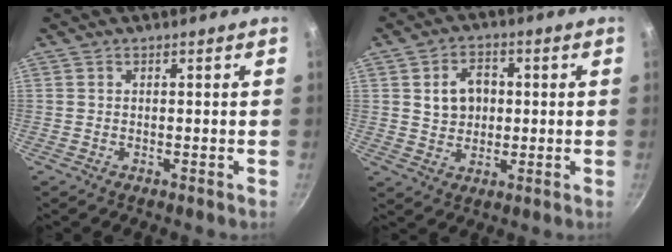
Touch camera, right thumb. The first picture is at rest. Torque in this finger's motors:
{"motor_torque": [-0.06, -0.02, -0.01, 0.14, 0.10]}